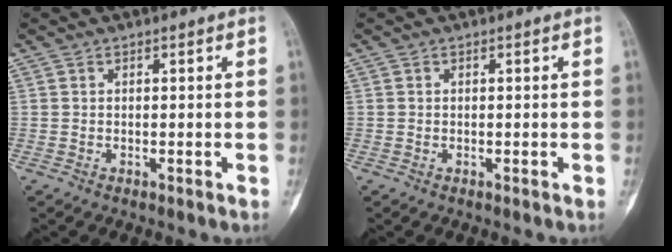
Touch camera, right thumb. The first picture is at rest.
{"total": 0.0}